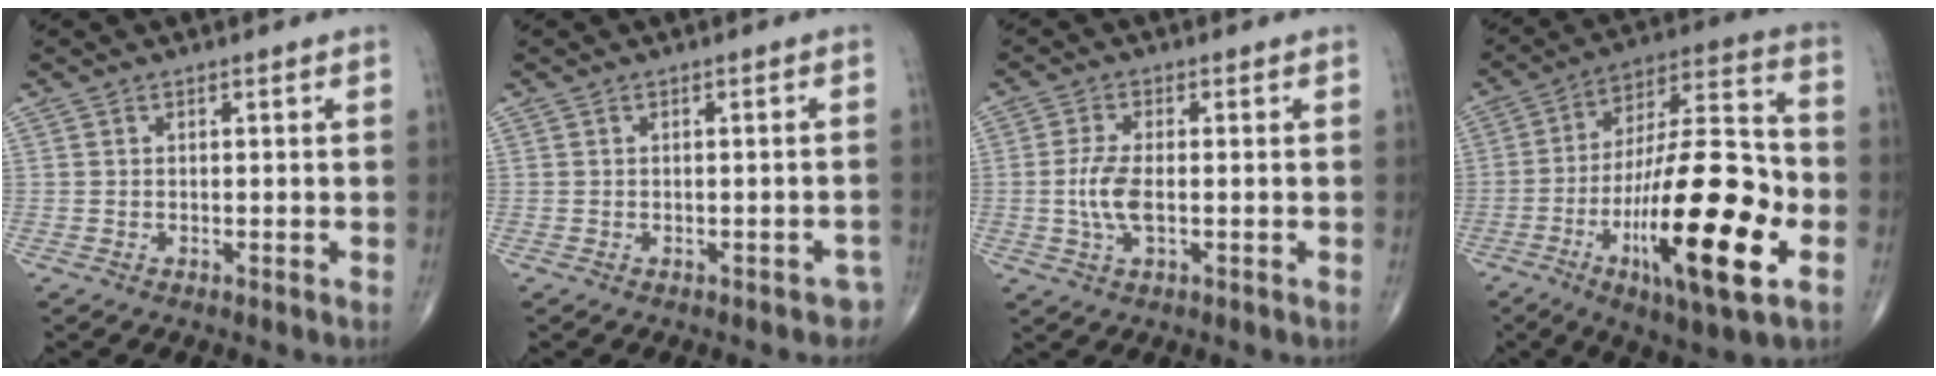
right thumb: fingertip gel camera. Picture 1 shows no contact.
{"total": 2.5, "force": [-1.8, 1.3, 1.2], "torque": [0.001, 0.016, -0.020]}
{"total": 5.5, "force": [-0.6, 2.2, 5.0], "torque": [-0.114, -0.002, -0.014]}
{"total": 26.8, "force": [-8.2, 7.2, 24.5], "torque": [-0.415, 0.024, -0.128]}